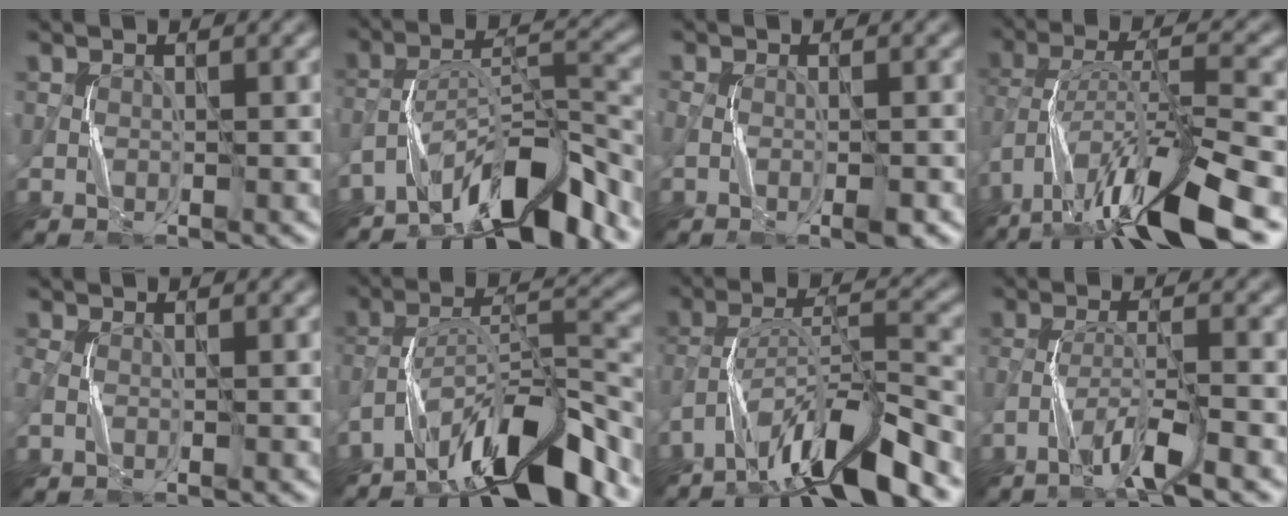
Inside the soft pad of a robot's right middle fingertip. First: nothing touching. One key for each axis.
{"total": 8.4, "fx": -6.5, "fy": 2.0, "fz": 4.9, "tx": -0.078, "ty": 0.009, "tz": -0.119}
{"total": 2.2, "fx": -0.8, "fy": 0.8, "fz": 1.9, "tx": -0.044, "ty": -0.007, "tz": -0.015}
{"total": 12.5, "fx": -8.0, "fy": 3.0, "fz": 9.1, "tx": -0.167, "ty": 0.010, "tz": -0.141}
{"total": 1.2, "fx": -0.3, "fy": 0.8, "fz": 0.9, "tx": -0.026, "ty": 0.002, "tz": -0.009}
{"total": 10.5, "fx": -8.0, "fy": 2.2, "fz": 6.5, "tx": -0.108, "ty": 0.017, "tz": -0.145}
{"total": 10.4, "fx": -7.6, "fy": 1.8, "fz": 6.9, "tx": -0.113, "ty": 0.018, "tz": -0.138}
{"total": 4.1, "fx": -2.8, "fy": 0.2, "fz": 2.9, "tx": -0.059, "ty": 0.007, "tz": -0.065}